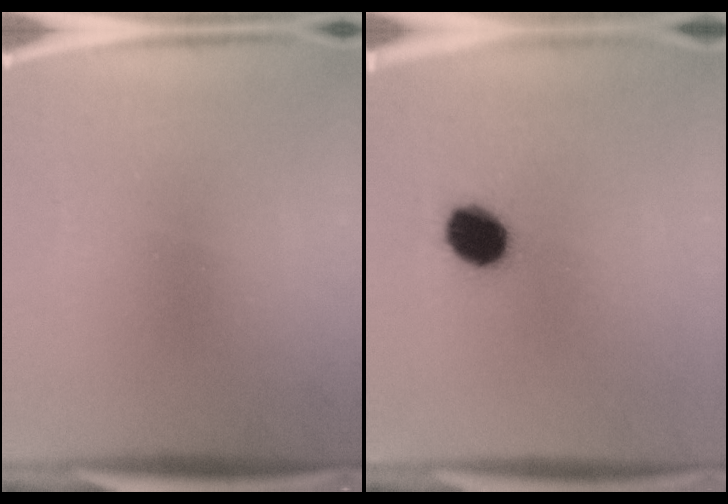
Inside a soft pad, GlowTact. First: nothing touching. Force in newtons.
{"total": 8.8}